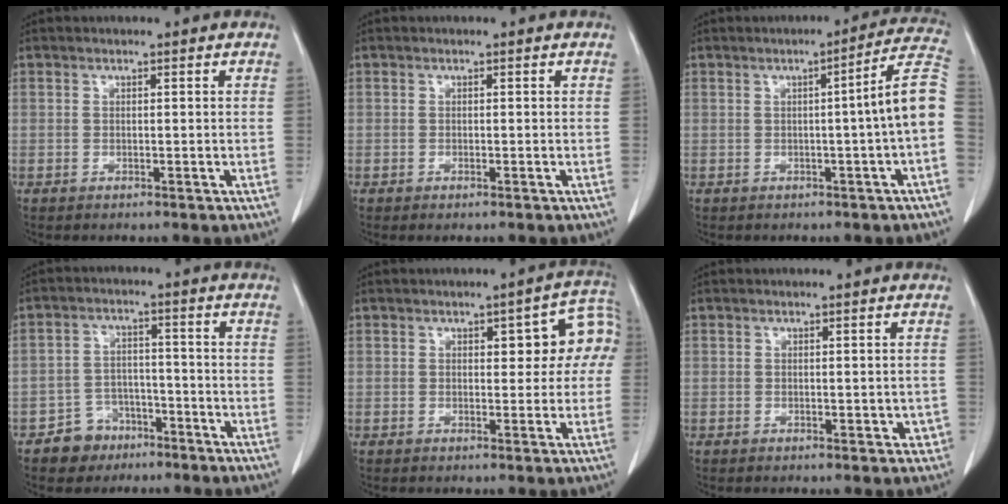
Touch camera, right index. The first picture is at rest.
{"total": 0.0}
{"total": 8.2, "force": [-0.6, -1.1, 8.1], "torque": [-0.093, 0.017, -0.014]}
{"total": 5.6, "force": [-3.6, 4.2, 0.5], "torque": [0.004, 0.016, -0.056]}
{"total": 7.4, "force": [1.8, 3.2, 6.5], "torque": [-0.061, 0.031, 0.018]}
{"total": 2.2, "force": [-0.4, 1.3, 1.7], "torque": [-0.010, 0.007, 0.000]}